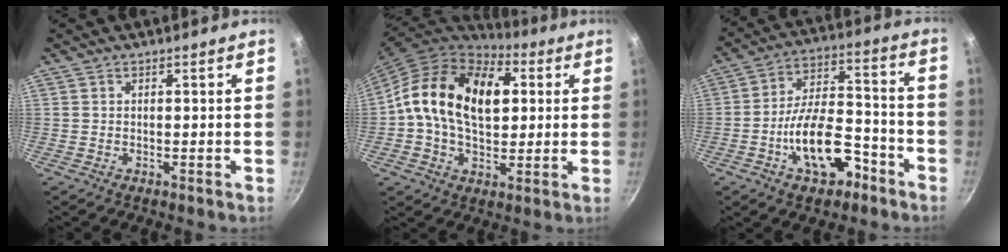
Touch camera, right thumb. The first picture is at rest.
{"total": 21.0, "force": [3.9, 13.7, 15.4], "torque": [-0.242, 0.015, 0.050]}
{"total": 14.9, "force": [-6.9, 7.7, 10.8], "torque": [-0.152, 0.066, -0.109]}